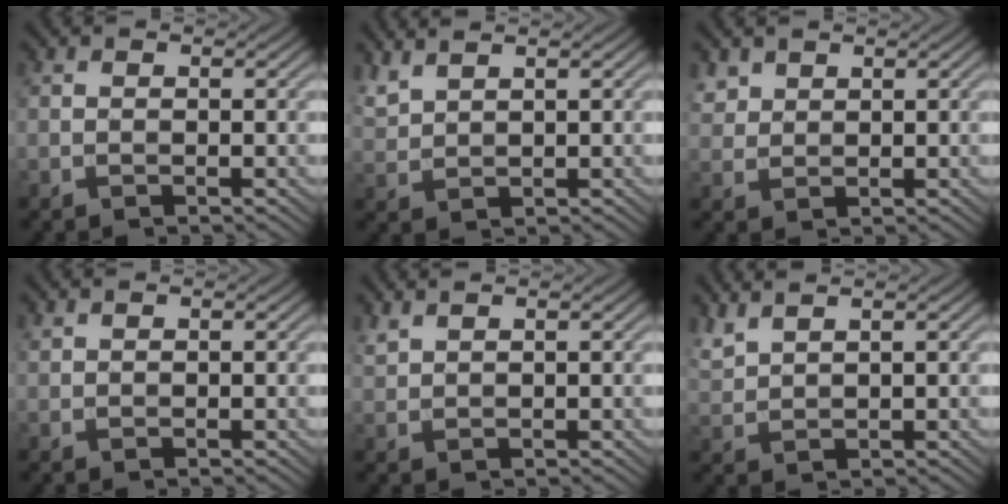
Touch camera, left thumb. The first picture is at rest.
{"total": 2.9, "force": [2.6, 0.5, 1.3], "torque": [-0.038, 0.008, 0.061]}
{"total": 2.3, "force": [1.7, 1.4, 0.7], "torque": [-0.022, 0.001, 0.041]}
{"total": 0.6, "force": [0.6, 0.1, 0.2], "torque": [-0.009, 0.002, 0.014]}
{"total": 1.6, "force": [1.4, 0.2, 0.7], "torque": [-0.024, 0.005, 0.036]}
{"total": 3.2, "force": [2.7, 0.6, 1.5], "torque": [-0.042, 0.011, 0.064]}